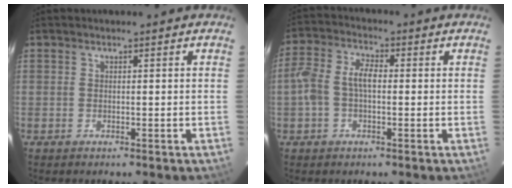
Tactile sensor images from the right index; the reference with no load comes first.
{"total": 6.3, "force": [-0.5, 3.5, 5.2], "torque": [-0.115, 0.018, -0.010]}